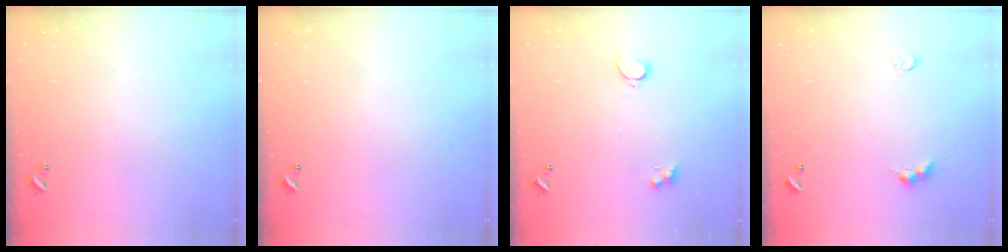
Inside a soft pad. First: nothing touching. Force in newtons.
{"total": 0.0}
{"total": 1.9, "press": 1.9, "slide": 0.6}
{"total": 3.2, "press": 3.1, "slide": 0.5}